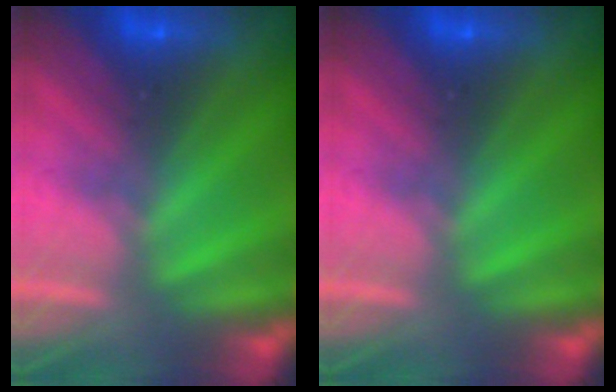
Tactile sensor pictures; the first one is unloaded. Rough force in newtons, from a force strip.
{"total": 0.0}